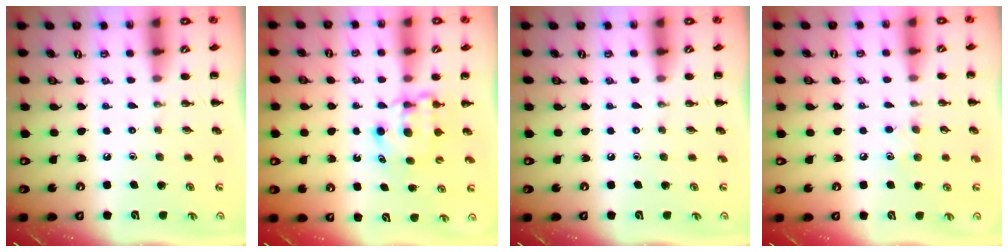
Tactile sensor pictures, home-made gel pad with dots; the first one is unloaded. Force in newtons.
{"total": 5.4, "press": 5.3, "slide": 0.6}
{"total": 0.0}
{"total": 6.1, "press": 5.9, "slide": 1.5}